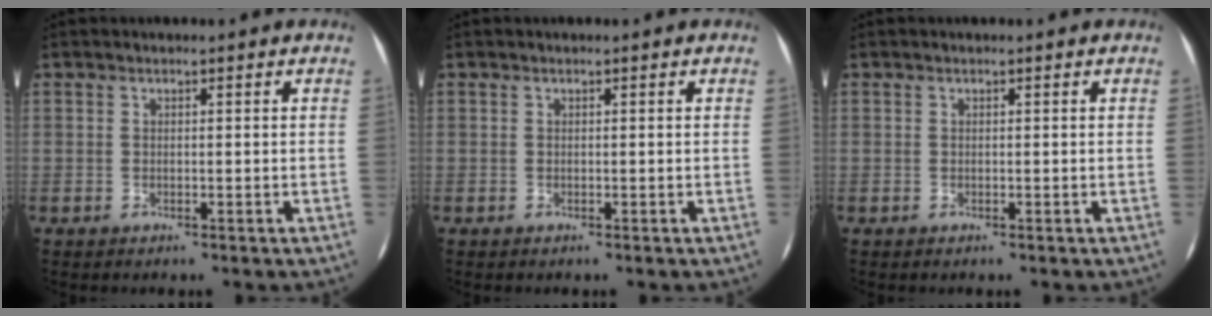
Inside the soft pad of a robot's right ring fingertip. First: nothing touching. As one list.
[{"total": 0.0}, {"total": 0.0}]